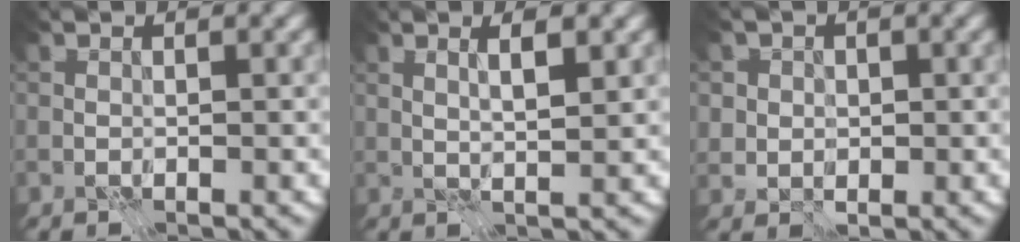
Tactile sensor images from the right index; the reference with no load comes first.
{"total": 2.2, "force": [1.2, 0.3, 1.8], "torque": [-0.019, -0.001, 0.021]}
{"total": 2.8, "force": [0.5, 2.7, 0.7], "torque": [0.005, 0.000, 0.004]}